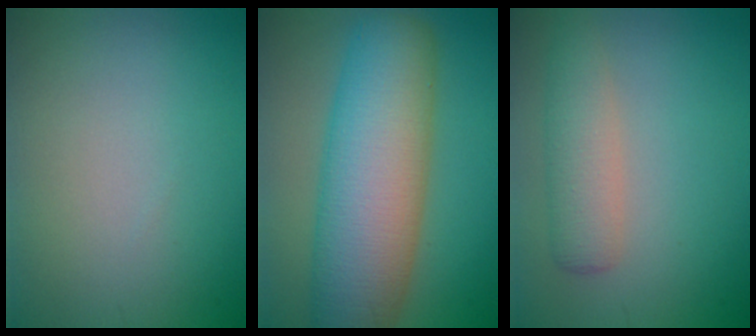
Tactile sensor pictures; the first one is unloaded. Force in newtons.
{"total": 11.0, "press": 11.0, "slide": 0.7}
{"total": 3.2, "press": 3.2, "slide": 0.3}